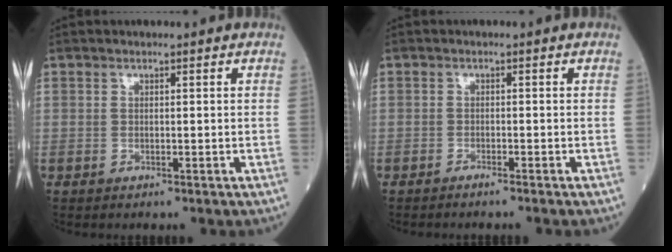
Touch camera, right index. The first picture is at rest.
{"total": 1.6, "force": [-1.4, -0.3, 0.7], "torque": [-0.013, 0.001, -0.020]}